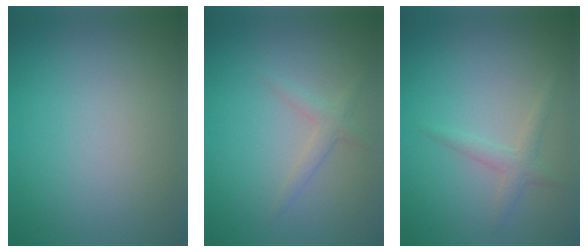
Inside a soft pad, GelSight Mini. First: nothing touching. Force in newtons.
{"total": 1.5, "press": 1.5, "slide": 0.1}
{"total": 1.6, "press": 1.6, "slide": 0.0}